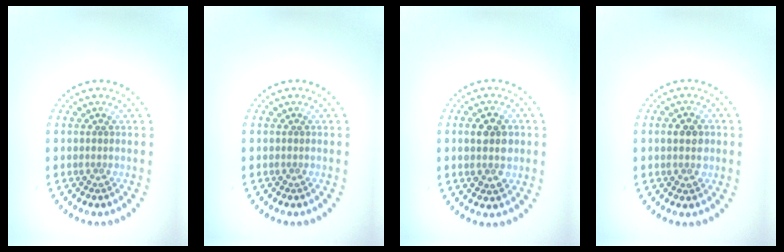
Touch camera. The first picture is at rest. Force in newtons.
{"total": 0.0}
{"total": 3.5, "press": 3.5, "slide": 0.3}
{"total": 3.0, "press": 3.0, "slide": 0.2}